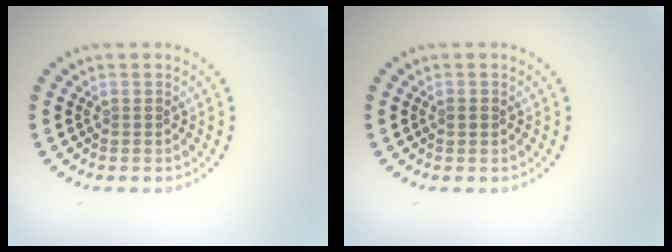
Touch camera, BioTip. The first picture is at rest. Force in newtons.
{"total": 0.8, "press": 0.8, "slide": 0.0}